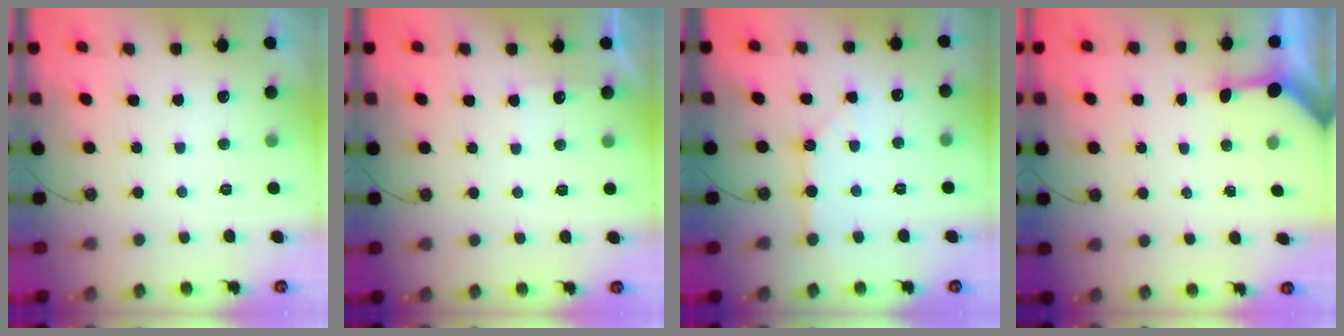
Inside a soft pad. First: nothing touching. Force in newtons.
{"total": 2.8, "press": 2.7, "slide": 0.4}
{"total": 2.5, "press": 2.5, "slide": 0.2}
{"total": 3.3, "press": 3.3, "slide": 0.4}